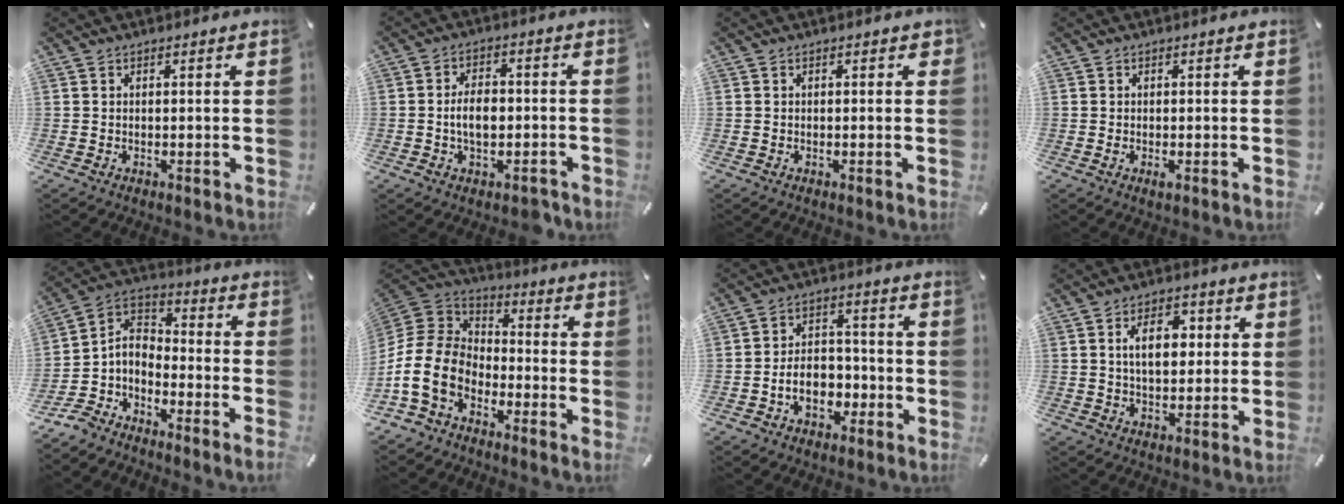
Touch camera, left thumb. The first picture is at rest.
{"total": 7.2, "force": [-1.7, 4.6, 5.2], "torque": [-0.094, 0.010, -0.031]}
{"total": 0.7, "force": [-0.3, 0.5, 0.4], "torque": [-0.008, 0.002, -0.006]}
{"total": 1.4, "force": [-0.4, 0.5, 1.2], "torque": [-0.021, -0.002, -0.006]}
{"total": 5.8, "force": [-4.6, 3.1, 1.8], "torque": [-0.057, -0.004, -0.095]}
{"total": 14.5, "force": [-7.1, 9.9, 7.8], "torque": [-0.183, 0.029, -0.132]}
{"total": 9.0, "force": [-3.2, 6.6, 5.1], "torque": [-0.089, 0.017, -0.060]}
{"total": 8.5, "force": [1.8, 5.6, 6.2], "torque": [-0.093, 0.002, 0.022]}